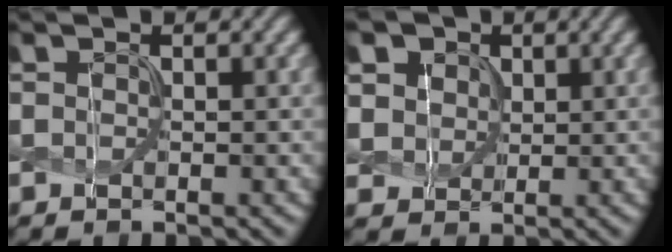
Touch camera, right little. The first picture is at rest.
{"total": 7.8, "force": [3.8, 5.9, 3.3], "torque": [-0.102, 0.016, 0.062]}